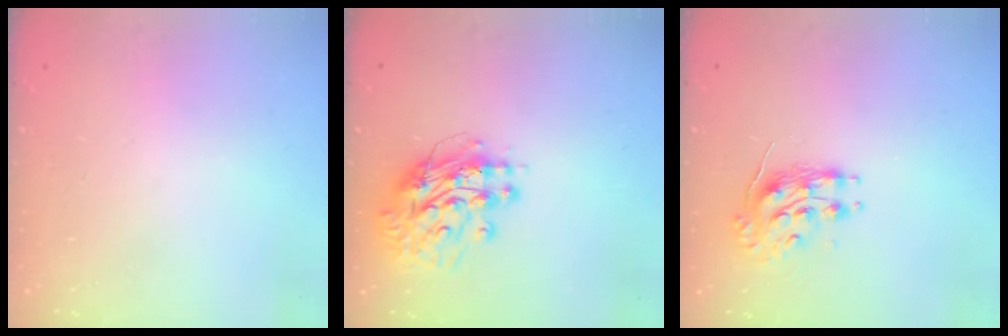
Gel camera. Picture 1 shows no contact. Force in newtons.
{"total": 12.5, "press": 12.4, "slide": 1.2}
{"total": 8.7, "press": 8.7, "slide": 0.2}